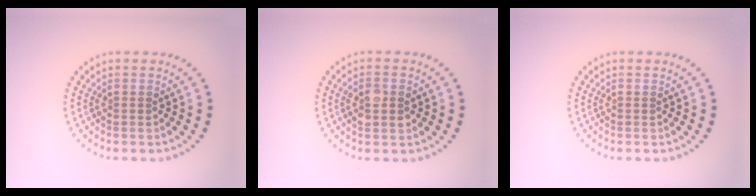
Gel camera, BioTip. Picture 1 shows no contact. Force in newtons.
{"total": 2.1, "press": 2.1, "slide": 0.2}
{"total": 0.0}